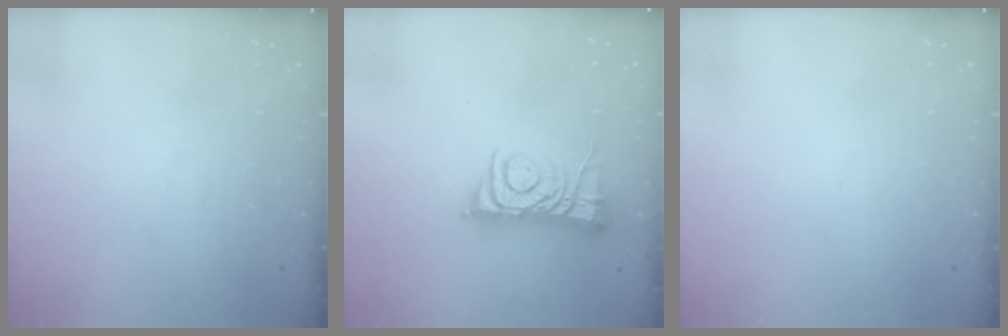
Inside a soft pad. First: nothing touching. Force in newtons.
{"total": 8.6, "press": 8.5, "slide": 1.0}
{"total": 0.0}